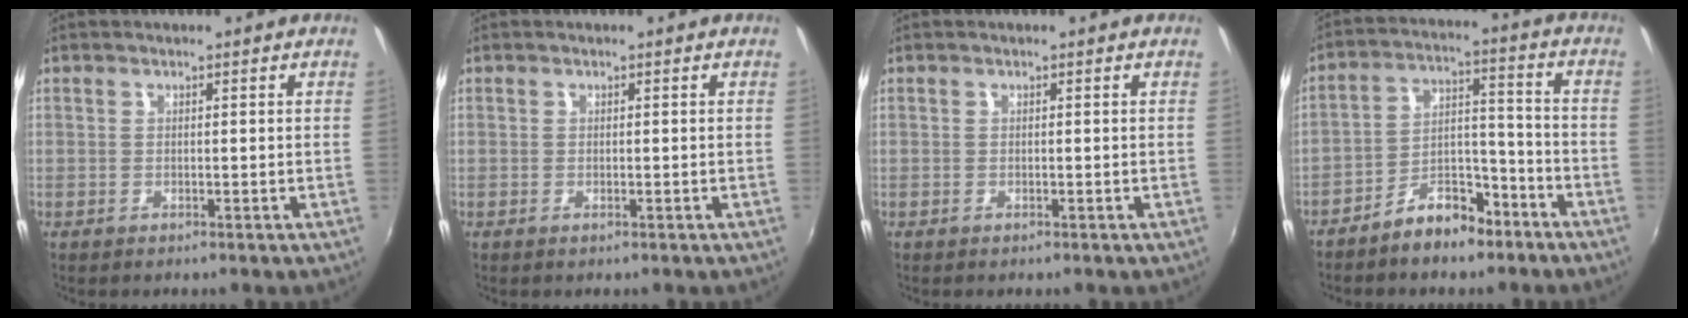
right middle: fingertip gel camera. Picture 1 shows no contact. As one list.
[{"total": 0.0}, {"total": 0.0}, {"total": 9.2, "force": [-6.8, 4.2, 4.6], "torque": [-0.076, 0.034, -0.104]}]